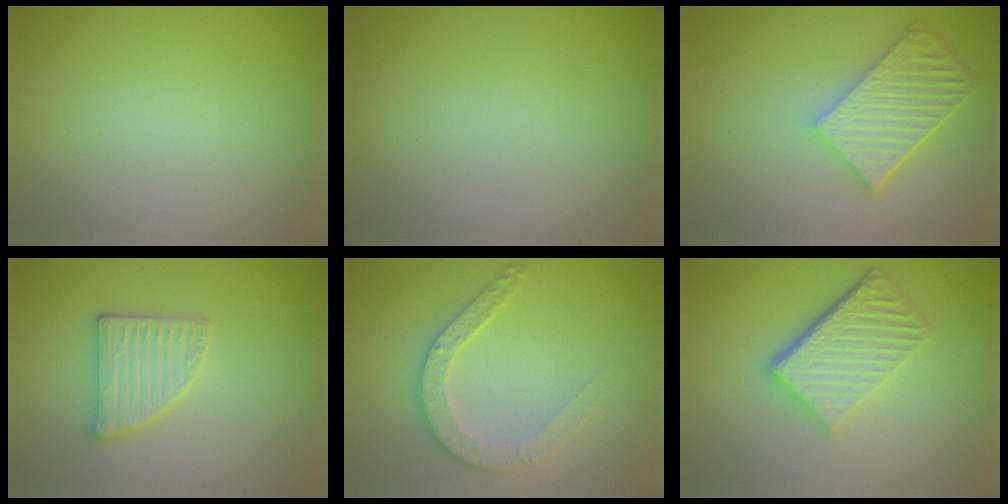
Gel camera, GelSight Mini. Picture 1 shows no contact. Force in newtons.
{"total": 0.0}
{"total": 5.9, "press": 4.3, "slide": 4.0}
{"total": 2.8, "press": 2.8, "slide": 0.4}
{"total": 3.9, "press": 2.9, "slide": 2.5}
{"total": 5.8, "press": 4.0, "slide": 4.3}